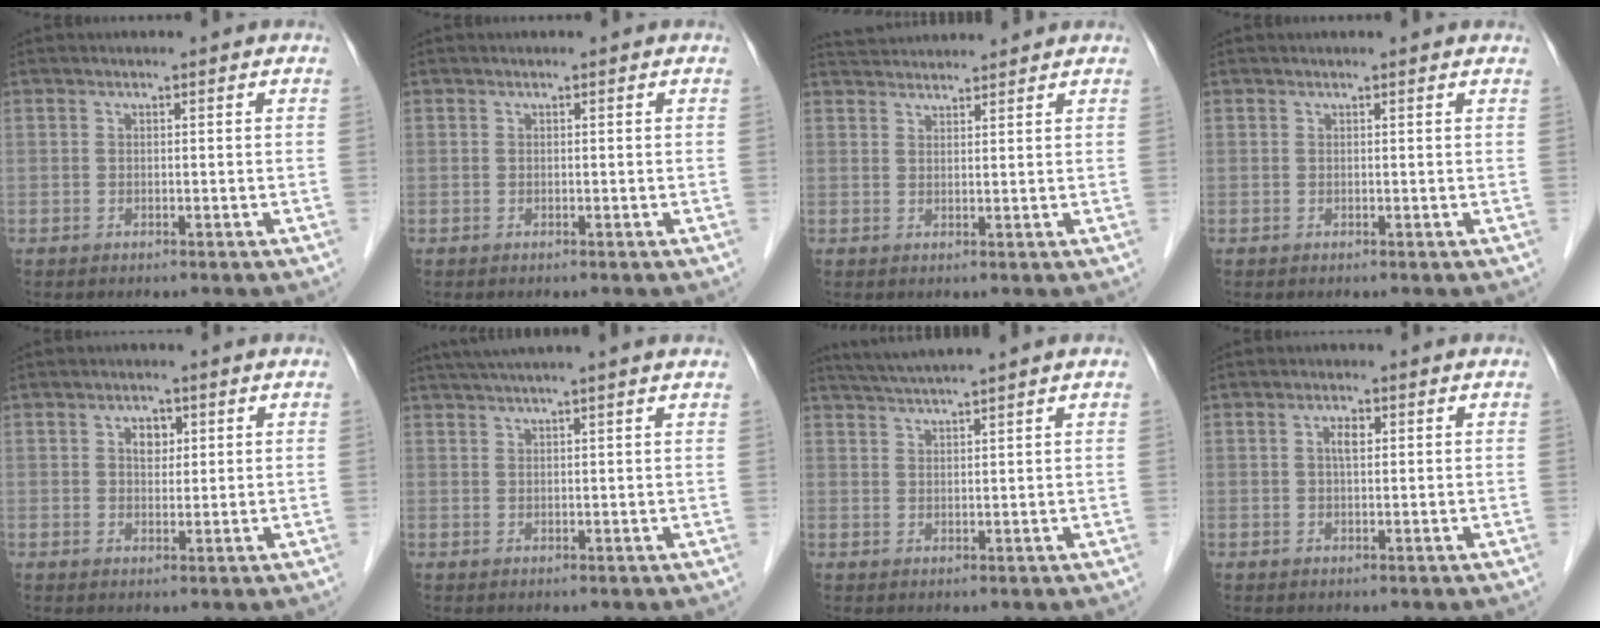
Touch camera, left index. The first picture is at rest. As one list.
[{"total": 0.0}, {"total": 5.5, "force": [5.4, 0.2, 0.9], "torque": [-0.022, 0.038, 0.088]}, {"total": 0.9, "force": [0.8, 0.0, 0.2], "torque": [-0.011, 0.002, 0.007]}, {"total": 2.7, "force": [1.0, 1.8, 1.7], "torque": [-0.029, 0.005, 0.016]}, {"total": 6.6, "force": [5.4, -1.3, 3.6], "torque": [-0.053, 0.031, 0.078]}, {"total": 4.9, "force": [4.2, -1.4, 2.0], "torque": [-0.037, 0.016, 0.080]}, {"total": 2.1, "force": [0.5, 0.8, 1.8], "torque": [-0.037, 0.005, 0.011]}]